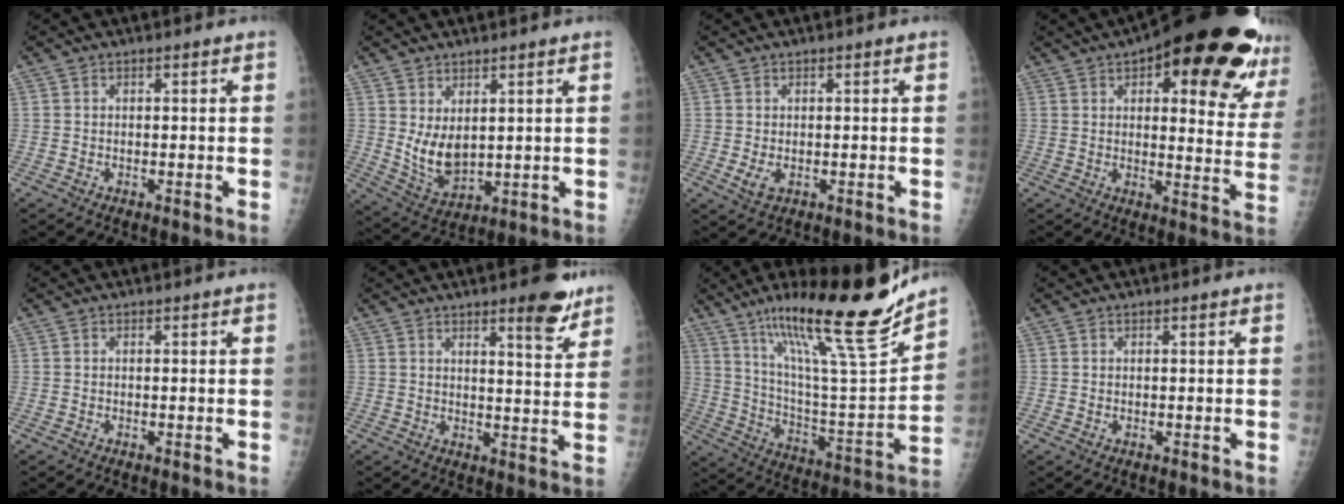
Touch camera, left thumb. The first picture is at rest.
{"total": 7.6, "force": [2.3, 4.1, 6.0], "torque": [-0.094, -0.030, 0.060]}
{"total": 2.8, "force": [0.0, 1.6, 2.4], "torque": [-0.041, -0.005, 0.007]}
{"total": 27.7, "force": [15.3, 9.4, 21.1], "torque": [-0.230, -0.026, 0.193]}
{"total": 0.0}
{"total": 7.7, "force": [5.3, 1.7, 5.3], "torque": [-0.055, -0.035, 0.071]}
{"total": 25.6, "force": [18.3, 3.1, 17.6], "torque": [-0.261, -0.082, 0.313]}
{"total": 0.6, "force": [0.3, 0.2, 0.5], "torque": [-0.009, 0.001, 0.006]}